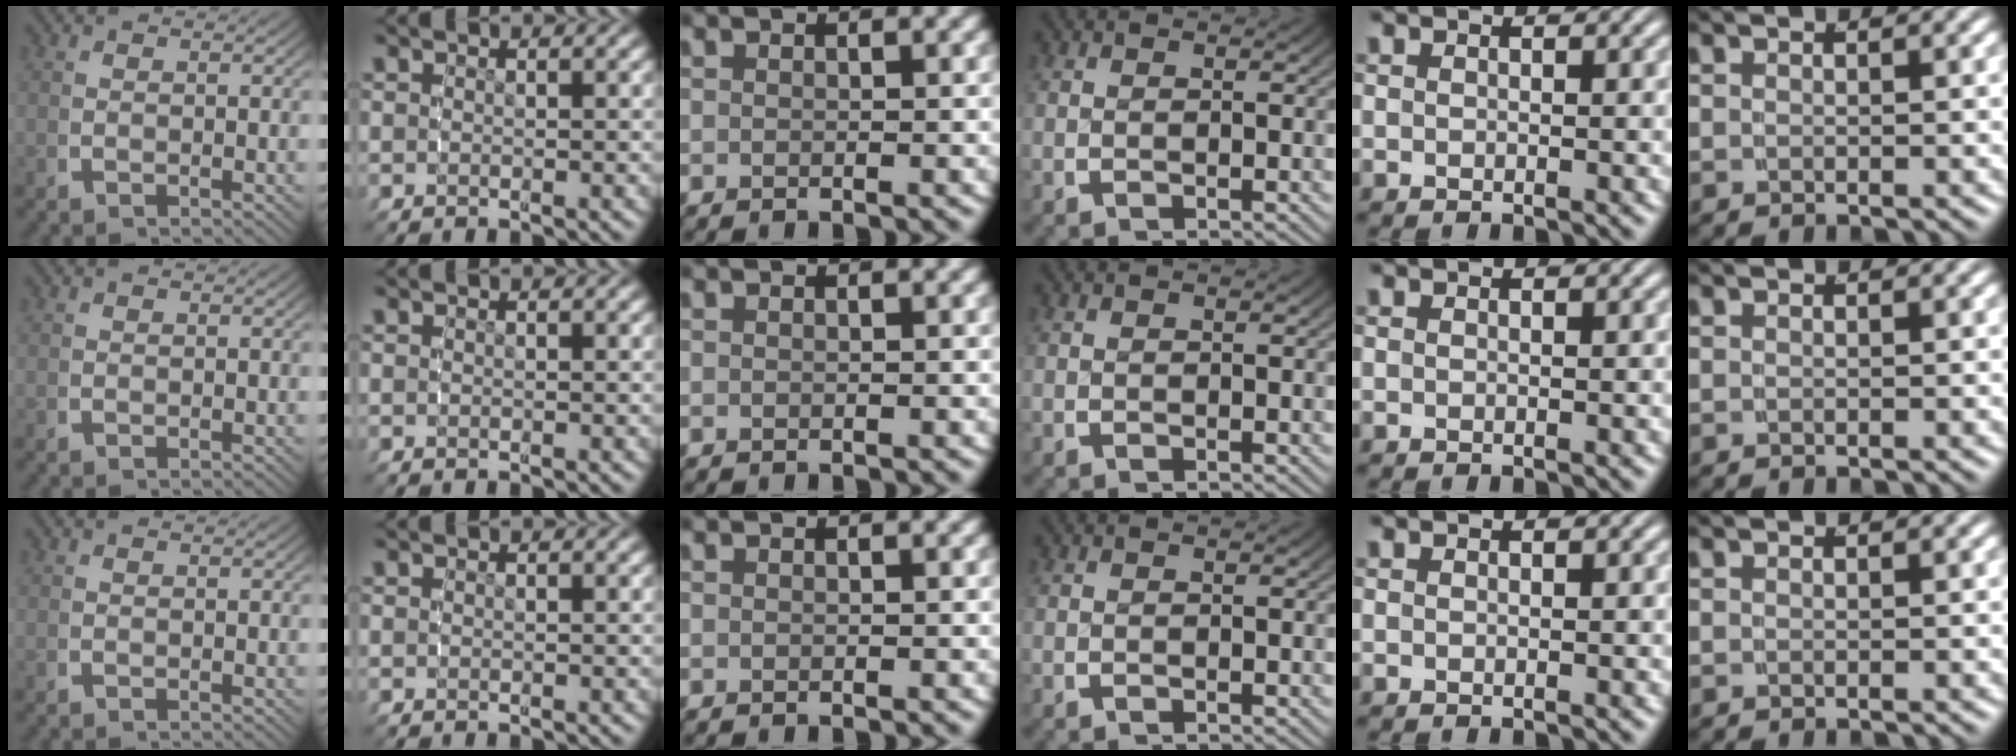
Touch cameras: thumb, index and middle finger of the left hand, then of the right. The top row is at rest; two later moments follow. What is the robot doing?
{"motion": "reach", "object": "shirt"}